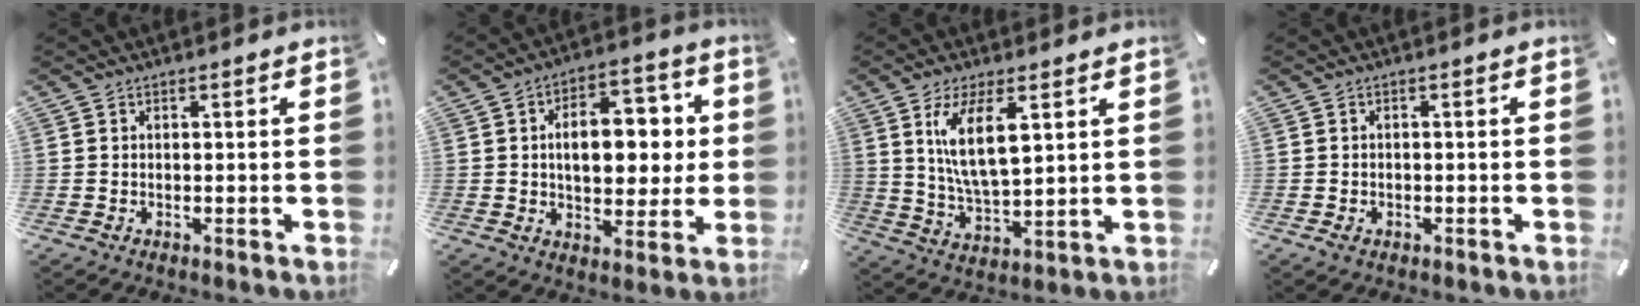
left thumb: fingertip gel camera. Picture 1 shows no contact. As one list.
[{"total": 13.4, "force": [1.7, 8.7, 10.0], "torque": [-0.132, 0.000, 0.027]}, {"total": 10.9, "force": [4.5, 4.1, 9.1], "torque": [-0.181, -0.007, 0.076]}, {"total": 1.4, "force": [-0.6, 1.0, 0.7], "torque": [-0.014, 0.003, -0.013]}]